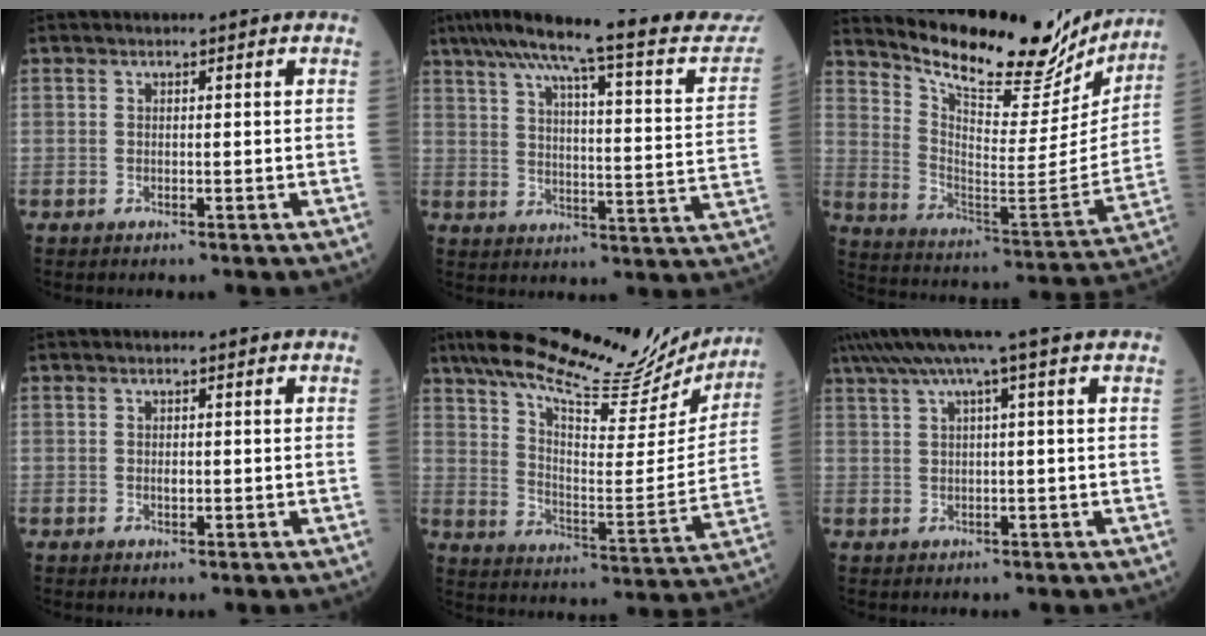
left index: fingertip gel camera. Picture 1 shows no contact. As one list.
[{"total": 24.9, "force": [21.5, 1.4, 12.4], "torque": [-0.188, -0.040, 0.274]}, {"total": 20.5, "force": [18.4, 5.3, 7.5], "torque": [-0.124, -0.039, 0.270]}, {"total": 0.6, "force": [-0.1, 0.4, 0.4], "torque": [-0.007, -0.001, -0.002]}, {"total": 25.1, "force": [21.6, 4.9, 11.9], "torque": [-0.192, -0.013, 0.300]}, {"total": 6.9, "force": [4.5, -1.4, 5.0], "torque": [-0.087, 0.032, 0.074]}]